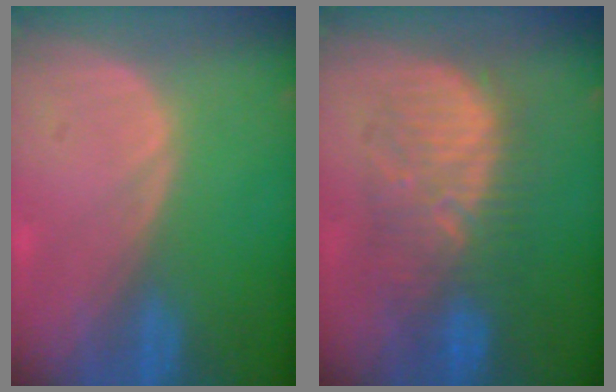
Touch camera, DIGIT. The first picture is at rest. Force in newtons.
{"total": 9.1, "press": 9.1, "slide": 0.3}